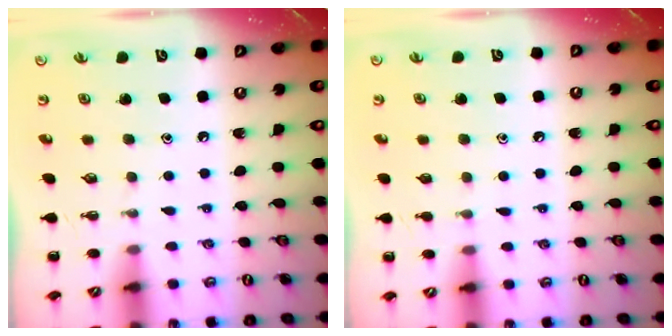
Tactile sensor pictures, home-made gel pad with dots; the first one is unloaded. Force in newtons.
{"total": 2.6, "press": 2.4, "slide": 1.0}